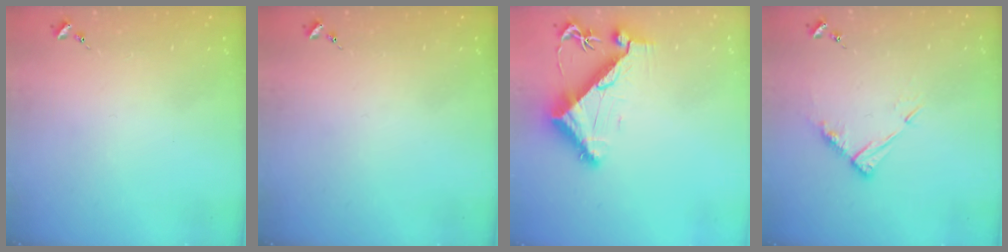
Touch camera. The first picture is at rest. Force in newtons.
{"total": 0.0}
{"total": 9.3, "press": 9.2, "slide": 1.5}
{"total": 9.0, "press": 9.0, "slide": 0.8}